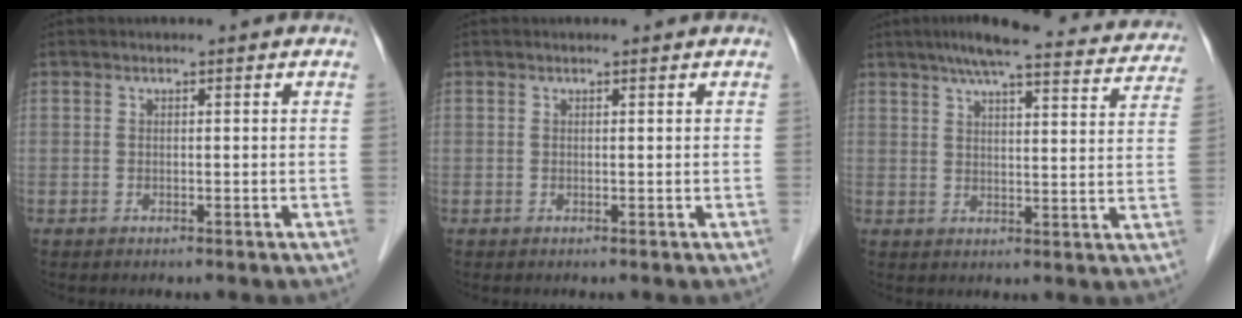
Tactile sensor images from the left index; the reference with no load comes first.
{"total": 0.0}
{"total": 23.0, "force": [20.5, 3.3, 10.0], "torque": [-0.139, 0.003, 0.247]}